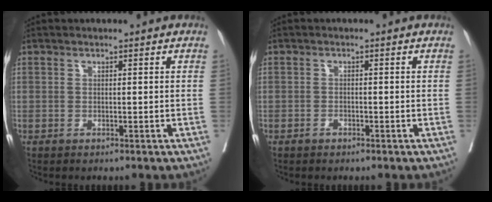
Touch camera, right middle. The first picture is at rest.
{"total": 0.8, "force": [-0.6, 0.4, 0.3], "torque": [-0.008, 0.001, -0.010]}